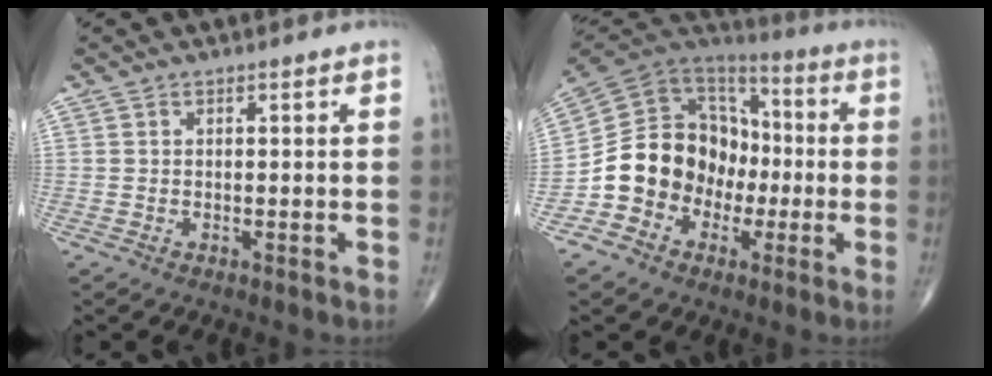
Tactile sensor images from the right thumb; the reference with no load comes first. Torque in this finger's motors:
{"motor_torque": [1.88, 2.02, 0.89, -1.04, 0.15]}